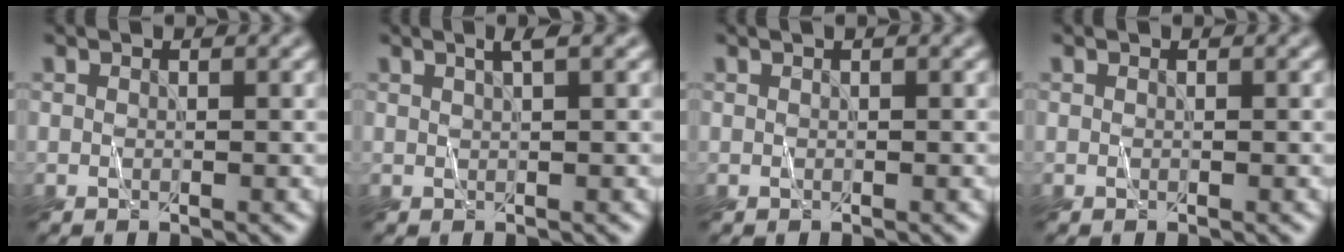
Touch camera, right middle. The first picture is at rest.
{"total": 1.7, "force": [0.8, 0.3, 1.4], "torque": [-0.019, 0.001, 0.010]}
{"total": 0.7, "force": [0.4, 0.2, 0.5], "torque": [-0.006, -0.002, 0.001]}
{"total": 0.0}